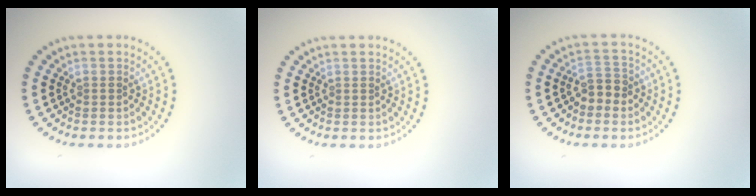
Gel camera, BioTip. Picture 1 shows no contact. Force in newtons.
{"total": 0.0}
{"total": 2.0, "press": 1.8, "slide": 0.7}